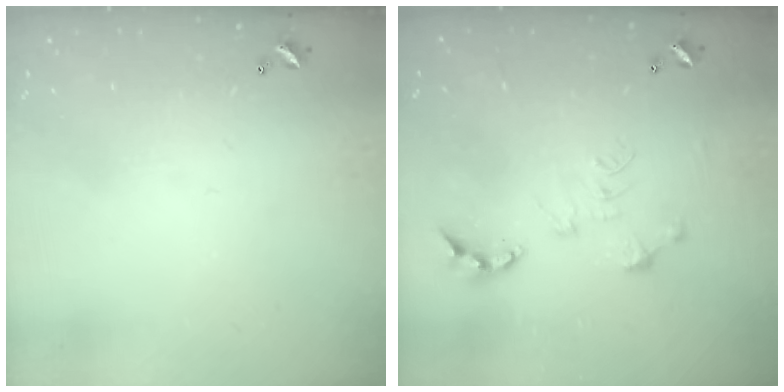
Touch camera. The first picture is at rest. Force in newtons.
{"total": 0.0}